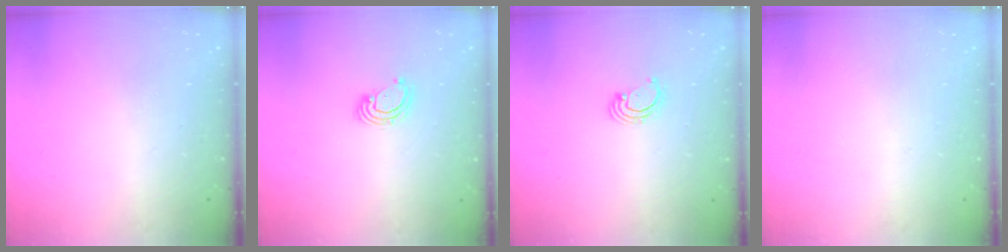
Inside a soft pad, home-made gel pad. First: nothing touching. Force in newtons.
{"total": 3.9, "press": 3.9, "slide": 0.1}
{"total": 2.6, "press": 2.6, "slide": 0.3}
{"total": 0.0}